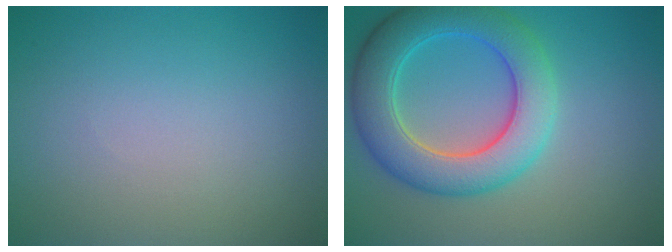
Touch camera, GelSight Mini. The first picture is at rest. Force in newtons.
{"total": 7.4, "press": 7.4, "slide": 0.5}